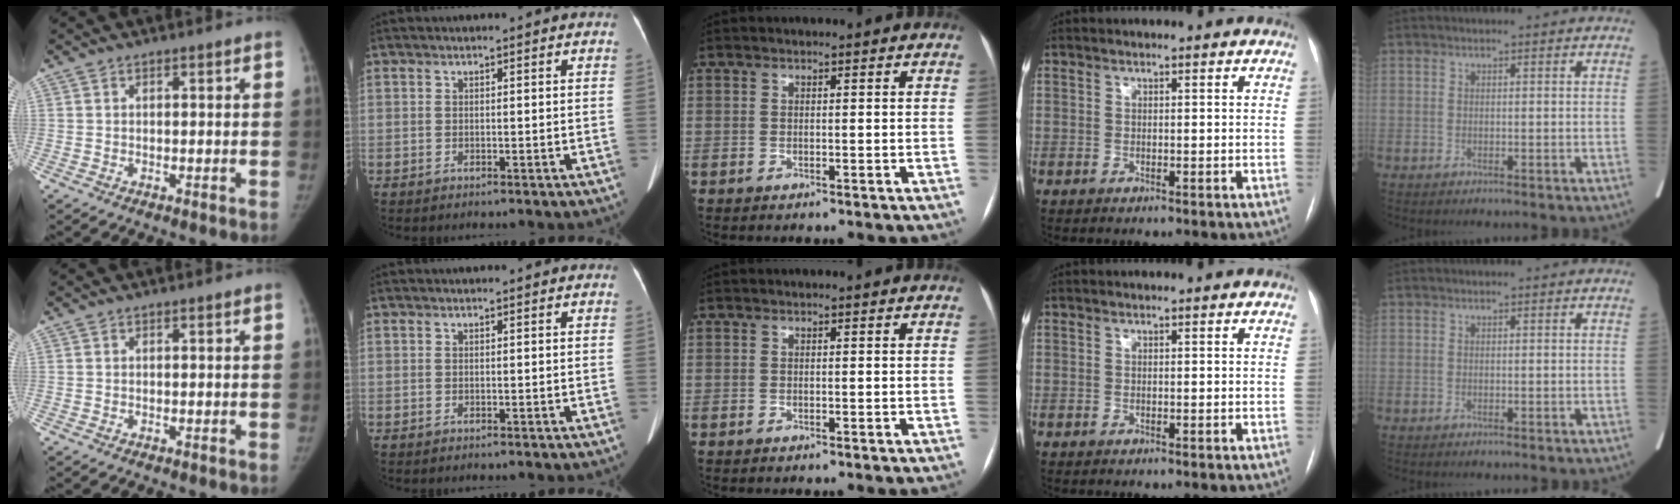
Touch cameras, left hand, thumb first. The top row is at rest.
{}